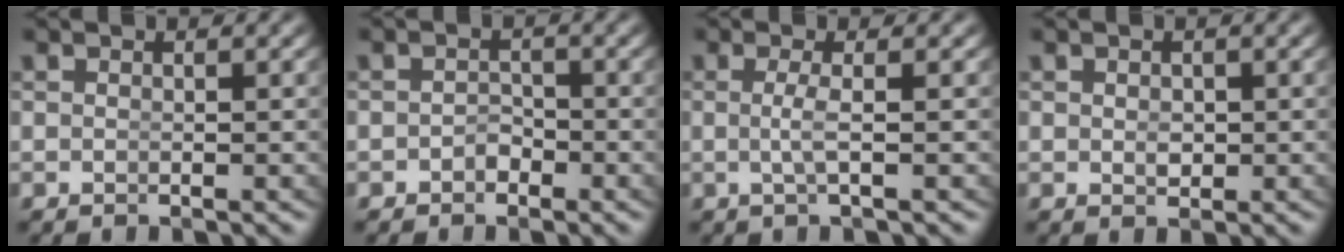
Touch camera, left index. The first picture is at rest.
{"total": 1.4, "force": [-1.1, 0.9, 0.3], "torque": [0.002, -0.010, -0.015]}
{"total": 1.7, "force": [-0.2, -0.6, 1.6], "torque": [-0.037, -0.011, 0.003]}
{"total": 0.8, "force": [-0.1, 0.4, 0.6], "torque": [-0.014, -0.013, 0.007]}